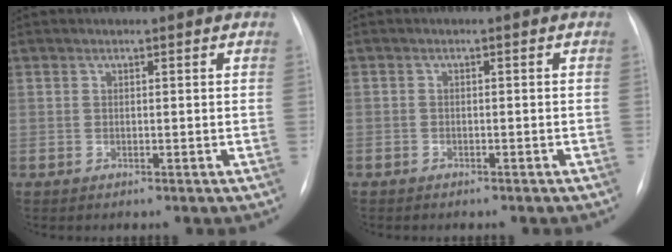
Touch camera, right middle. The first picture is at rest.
{"total": 1.5, "force": [-1.0, 1.0, 0.2], "torque": [-0.010, 0.003, -0.012]}